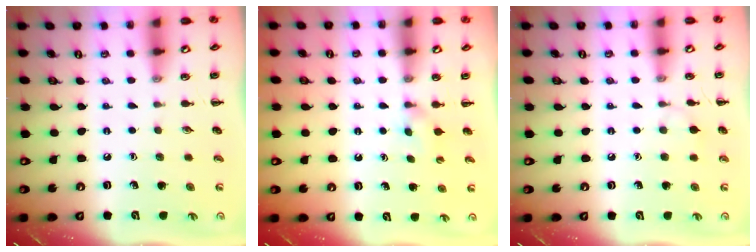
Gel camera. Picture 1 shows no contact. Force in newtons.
{"total": 2.4, "press": 2.2, "slide": 1.0}
{"total": 5.1, "press": 4.9, "slide": 1.4}